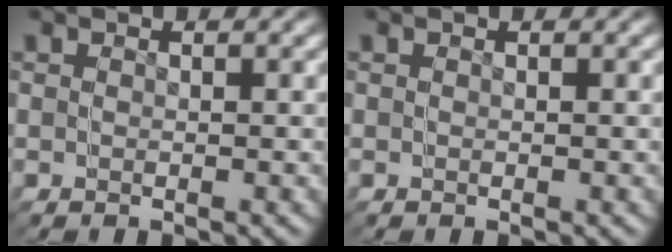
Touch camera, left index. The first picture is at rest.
{"total": 0.0}